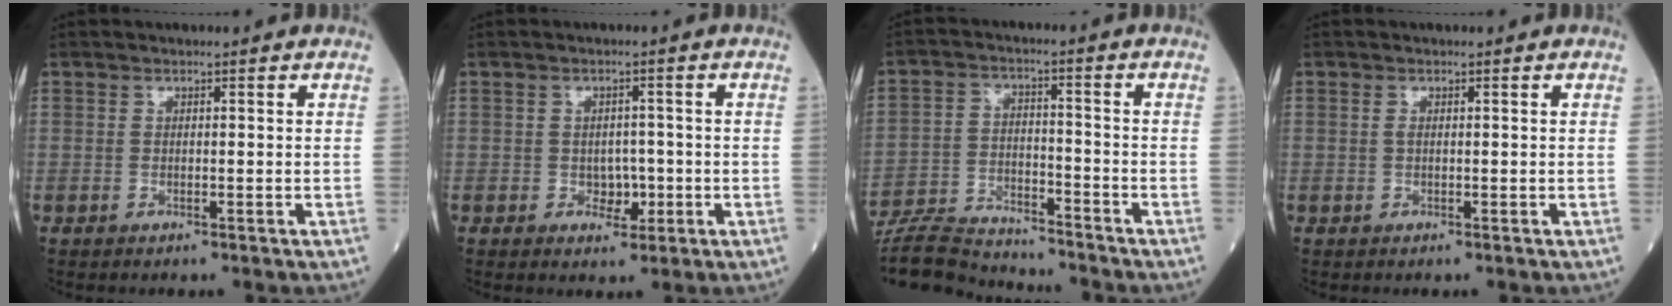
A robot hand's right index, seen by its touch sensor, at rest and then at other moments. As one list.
[{"total": 2.9, "force": [-0.8, 2.0, 1.9], "torque": [-0.020, 0.005, -0.009]}, {"total": 10.5, "force": [-10.2, 1.6, 1.7], "torque": [-0.031, 0.006, -0.187]}, {"total": 0.5, "force": [0.1, 0.2, 0.5], "torque": [-0.014, 0.000, 0.001]}]